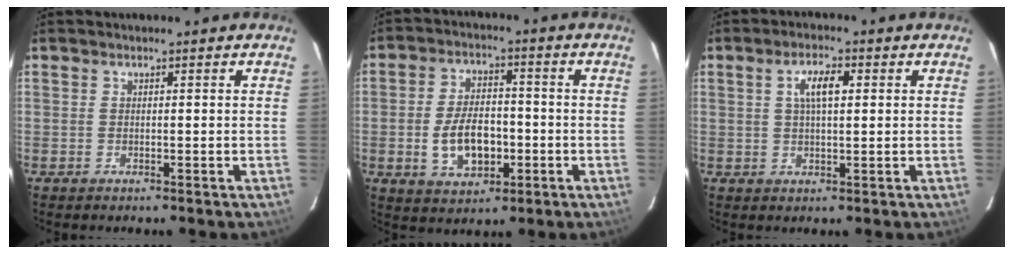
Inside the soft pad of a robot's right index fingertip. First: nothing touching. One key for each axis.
{"total": 10.0, "fx": -2.4, "fy": 5.8, "fz": 7.8, "tx": -0.157, "ty": 0.006, "tz": -0.030}
{"total": 4.8, "fx": 1.3, "fy": 1.7, "fz": 4.3, "tx": -0.079, "ty": 0.011, "tz": 0.025}